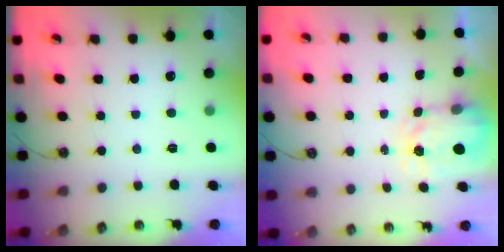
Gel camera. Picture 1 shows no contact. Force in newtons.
{"total": 3.5, "press": 3.4, "slide": 0.4}